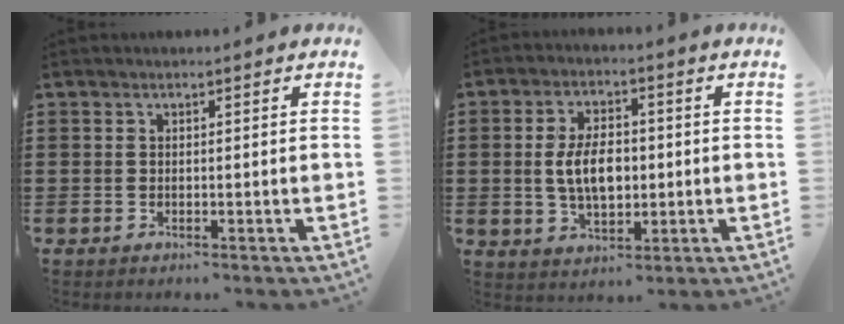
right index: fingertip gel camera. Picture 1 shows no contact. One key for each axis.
{"total": 7.0, "fx": 0.0, "fy": 3.9, "fz": 5.8, "tx": -0.109, "ty": 0.001, "tz": -0.009}